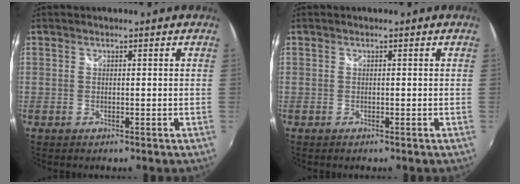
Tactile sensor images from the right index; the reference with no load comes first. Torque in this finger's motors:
{"motor_torque": [0.17, -0.09, -0.02, 0.00]}